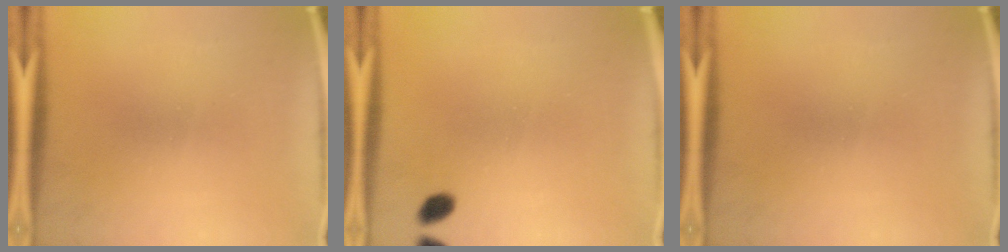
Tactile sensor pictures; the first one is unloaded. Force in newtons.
{"total": 2.0}
{"total": 0.0}